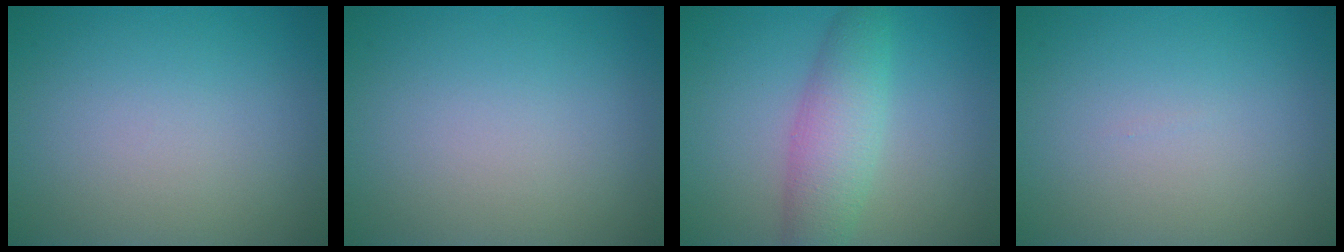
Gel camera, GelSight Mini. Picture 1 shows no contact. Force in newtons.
{"total": 0.0}
{"total": 4.4, "press": 4.4, "slide": 0.1}
{"total": 0.0}